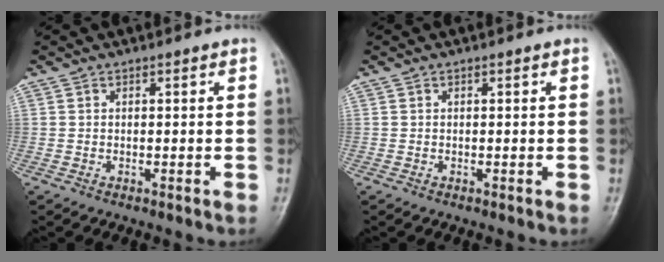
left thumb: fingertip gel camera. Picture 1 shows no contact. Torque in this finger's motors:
{"motor_torque": [0.00, 0.00, 0.01, -0.01, 0.00]}